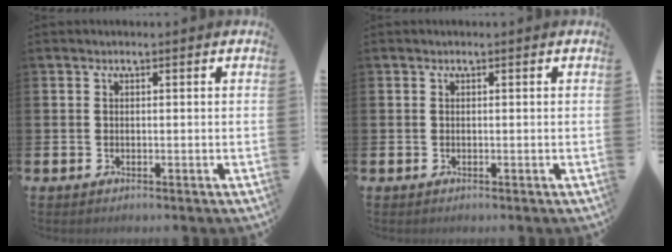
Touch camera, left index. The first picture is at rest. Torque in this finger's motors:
{"motor_torque": [0.00, 0.00, 0.00, 0.01]}